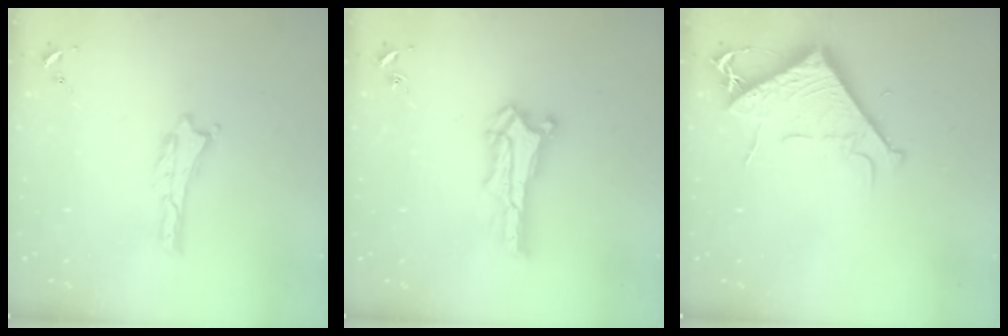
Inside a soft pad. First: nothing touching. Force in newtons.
{"total": 1.5, "press": 1.5, "slide": 0.2}
{"total": 8.2, "press": 8.1, "slide": 1.1}